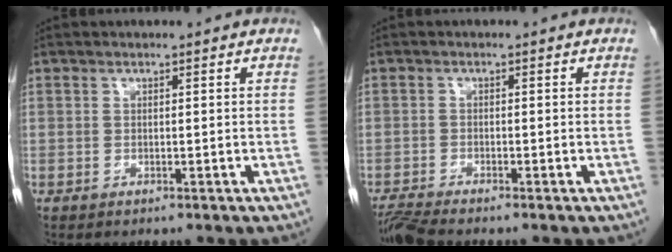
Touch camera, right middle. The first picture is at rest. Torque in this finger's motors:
{"motor_torque": [-0.07, -0.12, 0.00, 0.00]}